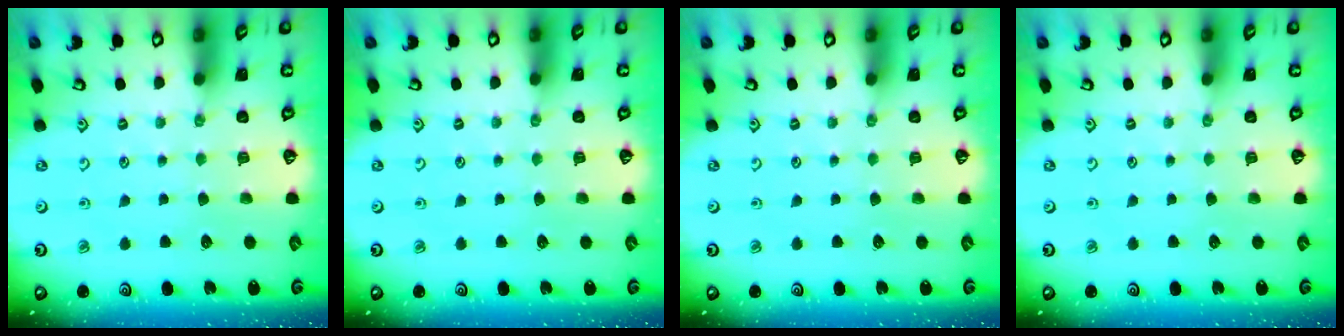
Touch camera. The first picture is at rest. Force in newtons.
{"total": 0.0}
{"total": 0.0}
{"total": 0.0}